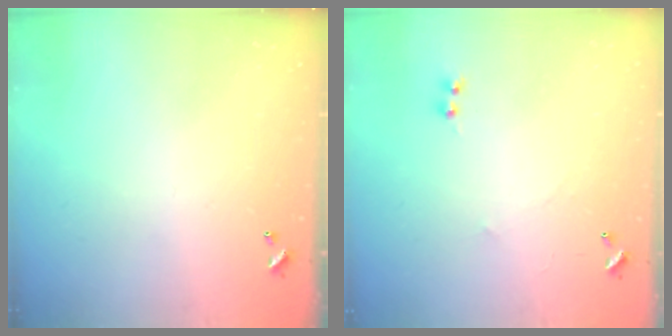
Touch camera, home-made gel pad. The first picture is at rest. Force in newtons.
{"total": 1.1, "press": 0.9, "slide": 0.6}